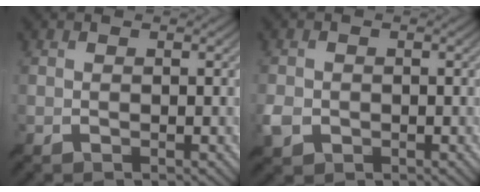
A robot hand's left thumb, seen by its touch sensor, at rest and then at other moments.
{"total": 2.3, "force": [-0.9, 1.7, 1.3], "torque": [-0.033, -0.005, -0.021]}